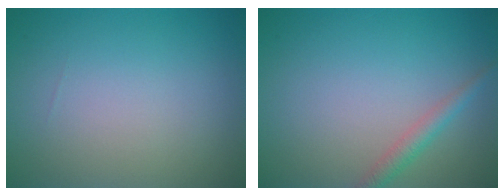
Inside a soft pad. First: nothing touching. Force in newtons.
{"total": 1.8, "press": 1.8, "slide": 0.1}